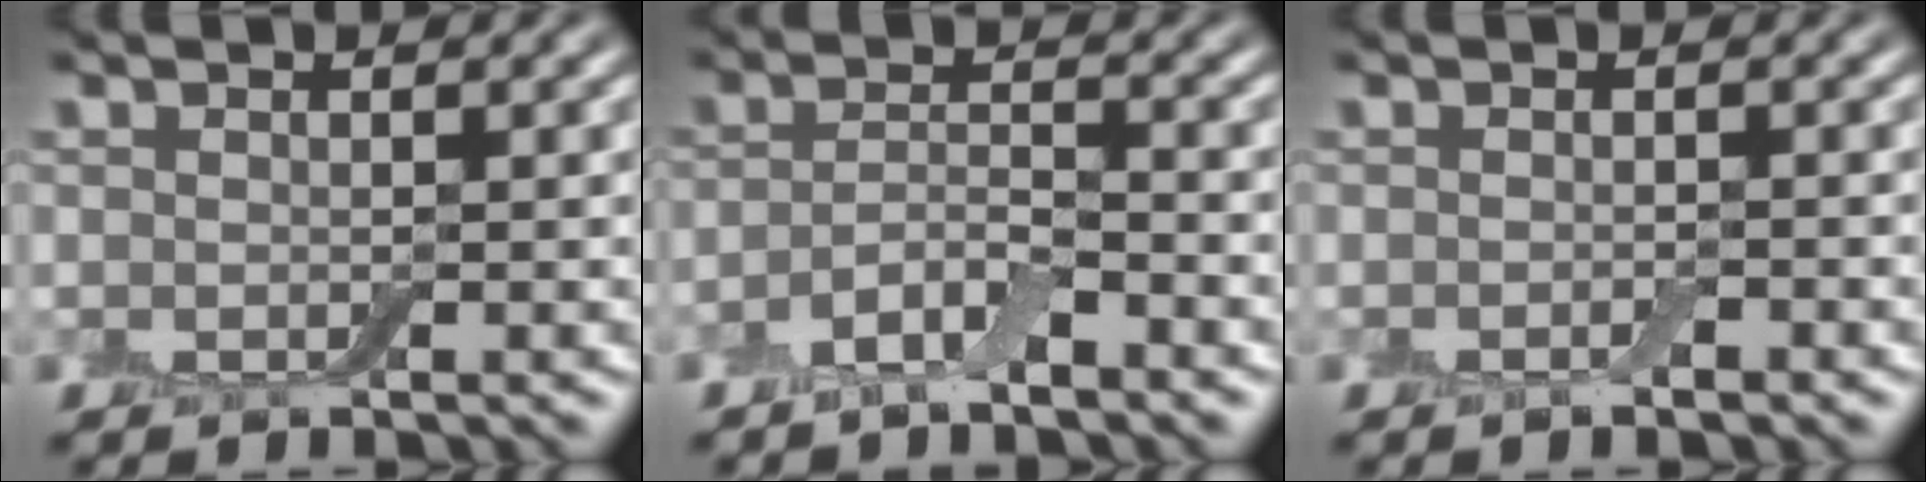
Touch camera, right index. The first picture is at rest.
{"total": 2.8, "force": [-1.8, 0.8, 2.0], "torque": [-0.040, 0.005, -0.042]}
{"total": 0.7, "force": [-0.4, 0.1, 0.5], "torque": [-0.009, -0.001, -0.007]}